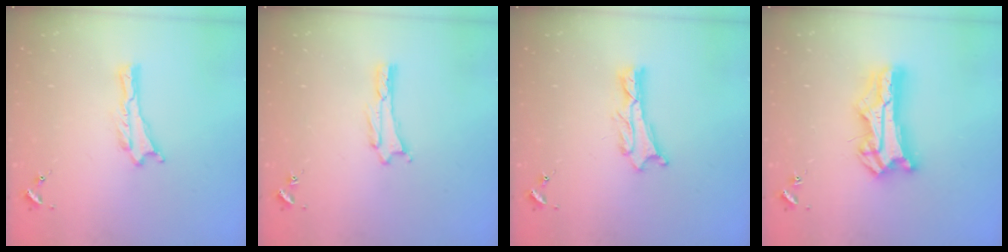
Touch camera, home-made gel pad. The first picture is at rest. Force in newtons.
{"total": 1.1, "press": 1.1, "slide": 0.1}
{"total": 1.2, "press": 1.2, "slide": 0.2}
{"total": 12.0, "press": 11.9, "slide": 0.9}